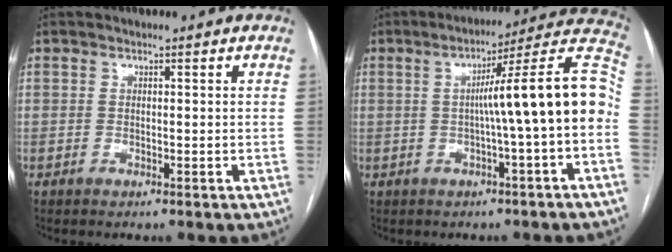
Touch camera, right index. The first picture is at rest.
{"total": 14.5, "force": [-0.8, -0.9, 14.5], "torque": [-0.193, 0.037, -0.019]}